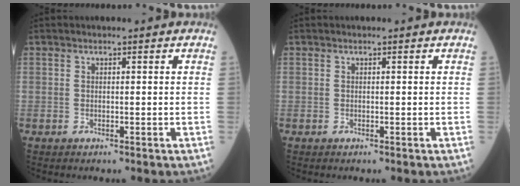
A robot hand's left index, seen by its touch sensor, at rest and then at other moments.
{"total": 0.0}